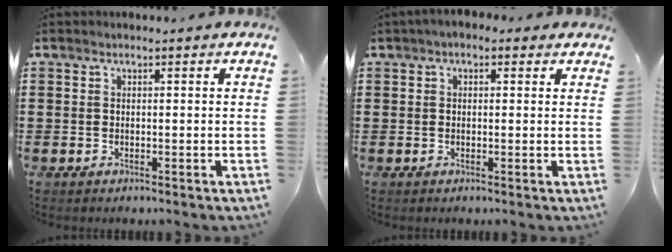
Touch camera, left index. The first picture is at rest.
{"total": 1.7, "force": [0.4, 1.1, 1.1], "torque": [-0.024, 0.008, 0.006]}